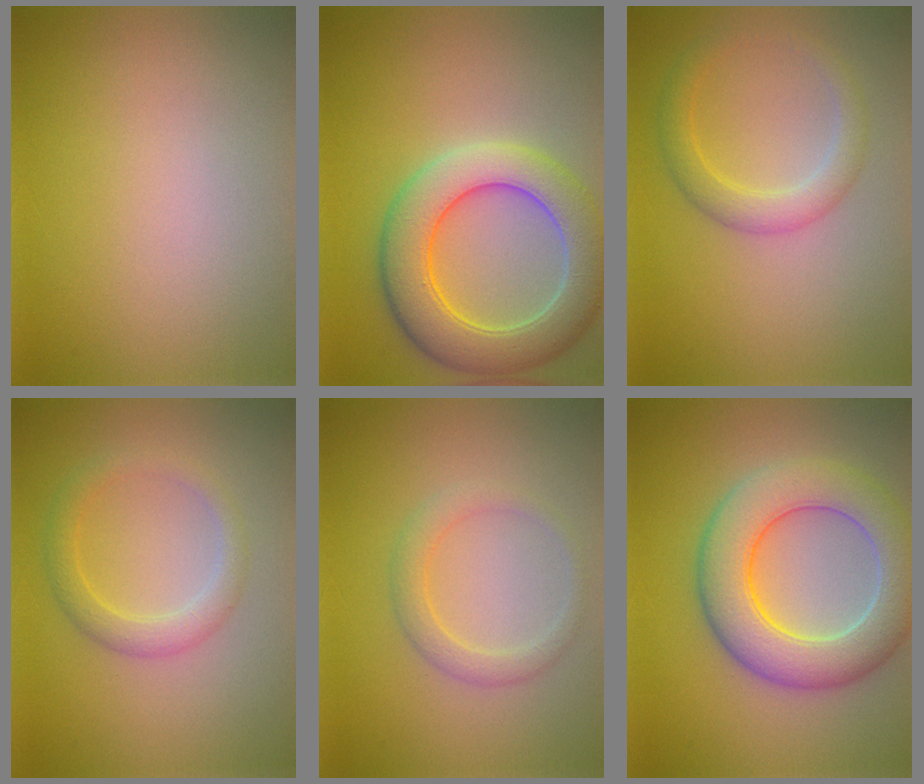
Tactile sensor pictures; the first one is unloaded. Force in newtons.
{"total": 7.9, "press": 7.9, "slide": 0.3}
{"total": 2.7, "press": 2.7, "slide": 0.1}
{"total": 2.5, "press": 2.4, "slide": 0.2}
{"total": 1.9, "press": 1.9, "slide": 0.1}
{"total": 7.6, "press": 7.6, "slide": 0.4}